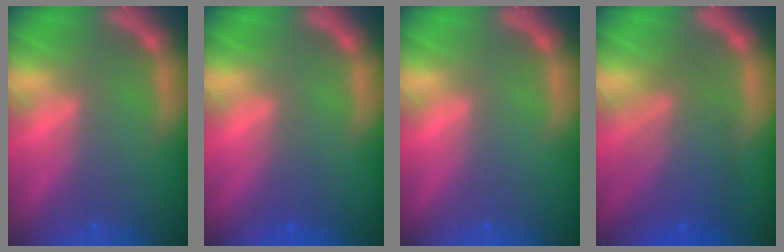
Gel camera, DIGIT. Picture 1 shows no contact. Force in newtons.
{"total": 1.5}
{"total": 0.0}
{"total": 7.1}